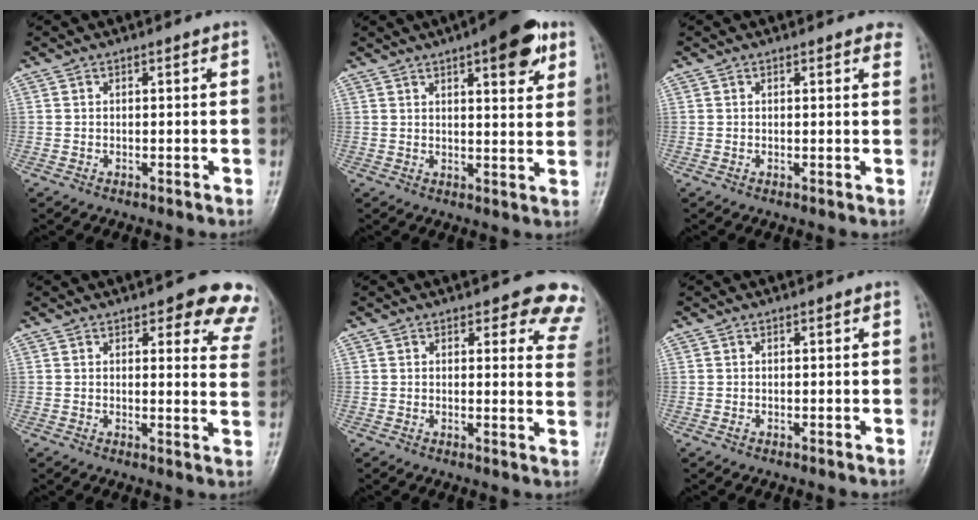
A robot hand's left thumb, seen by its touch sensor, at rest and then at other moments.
{"total": 11.3, "force": [5.9, 3.8, 8.8], "torque": [-0.091, -0.020, 0.073]}
{"total": 2.4, "force": [1.7, 0.9, 1.4], "torque": [-0.001, -0.001, 0.015]}
{"total": 11.3, "force": [8.2, 4.5, 6.3], "torque": [-0.017, -0.035, 0.069]}
{"total": 10.0, "force": [8.3, 4.1, 3.8], "torque": [0.014, -0.040, 0.061]}
{"total": 0.5, "force": [0.0, 0.3, 0.4], "torque": [-0.003, 0.001, 0.000]}